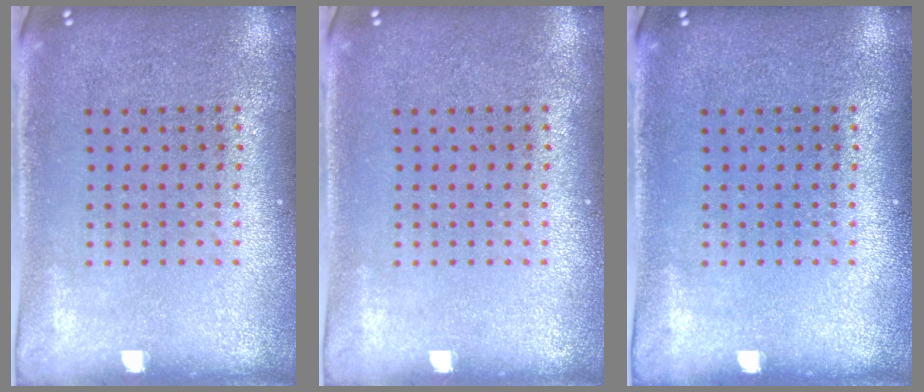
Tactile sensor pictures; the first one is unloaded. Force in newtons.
{"total": 0.0}
{"total": 0.0}